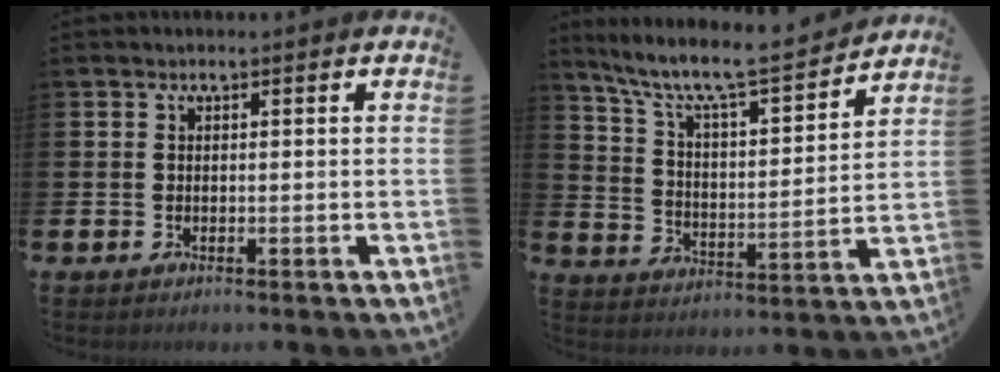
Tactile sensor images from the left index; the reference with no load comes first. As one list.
[{"total": 8.9, "force": [7.7, 1.5, 4.1], "torque": [-0.108, -0.055, 0.125]}]